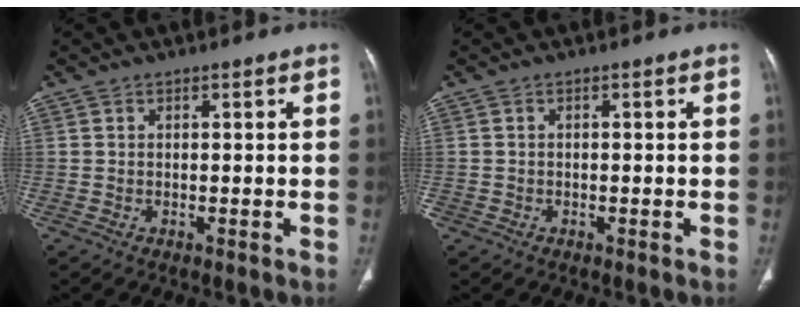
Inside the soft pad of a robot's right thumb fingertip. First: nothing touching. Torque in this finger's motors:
{"motor_torque": [0.00, -0.25, -0.23, 0.07, -0.02]}